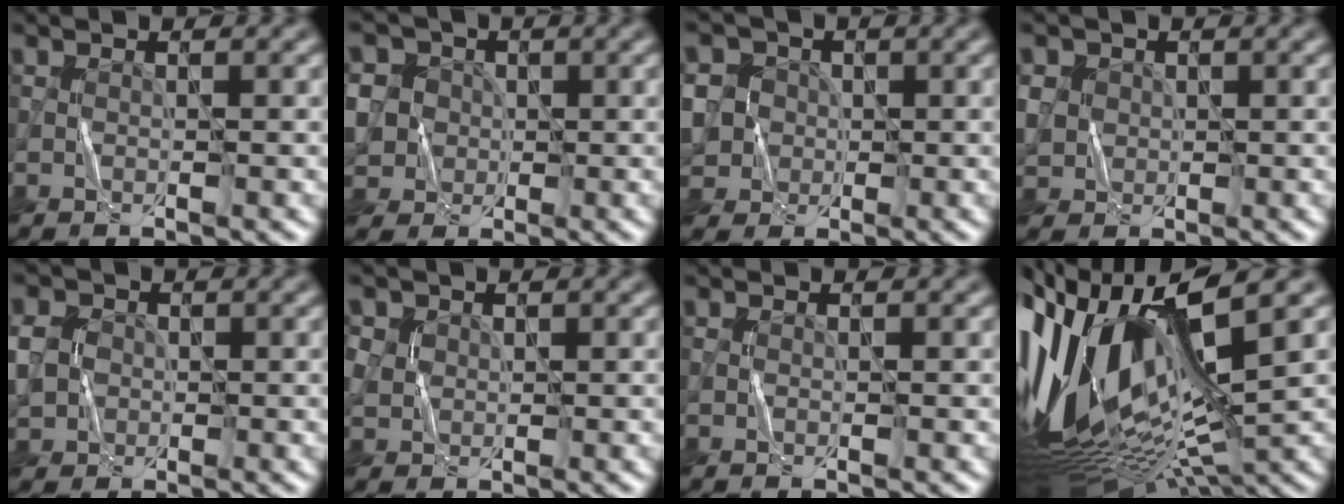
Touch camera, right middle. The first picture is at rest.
{"total": 8.4, "force": [0.3, 7.8, 3.2], "torque": [-0.078, 0.031, -0.020]}
{"total": 7.8, "force": [-0.3, 7.2, 3.0], "torque": [-0.074, 0.027, -0.037]}
{"total": 3.0, "force": [0.4, 2.8, 1.1], "torque": [-0.037, 0.006, 0.007]}
{"total": 4.7, "force": [-0.1, 4.2, 2.2], "torque": [-0.058, 0.009, -0.013]}
{"total": 2.3, "force": [0.6, 2.1, 0.8], "torque": [-0.027, 0.010, 0.010]}
{"total": 0.0}
{"total": 16.3, "force": [1.8, 6.5, 14.8], "torque": [-0.318, -0.010, 0.049]}